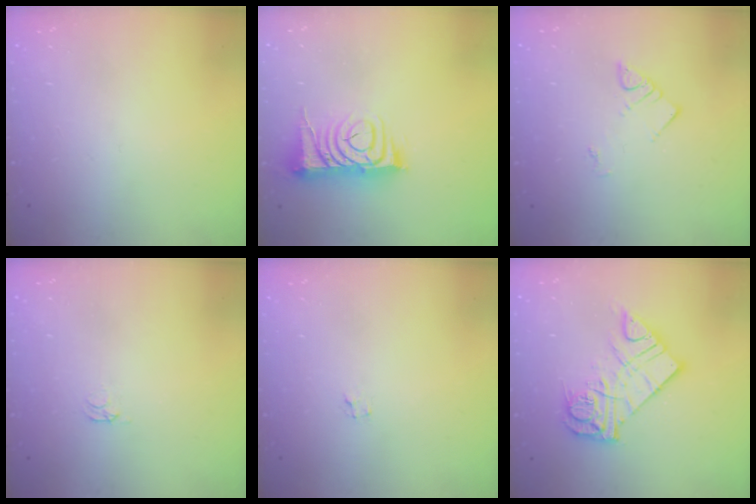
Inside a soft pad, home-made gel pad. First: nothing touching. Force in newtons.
{"total": 10.2, "press": 10.2, "slide": 1.1}
{"total": 3.7, "press": 3.6, "slide": 0.6}
{"total": 1.6, "press": 1.6, "slide": 0.4}
{"total": 1.2, "press": 1.2, "slide": 0.1}
{"total": 13.7, "press": 13.7, "slide": 1.4}